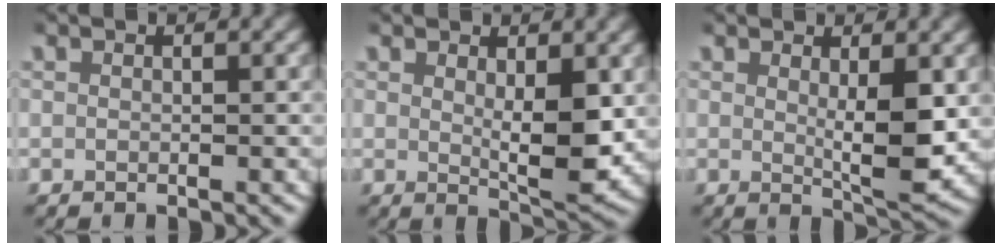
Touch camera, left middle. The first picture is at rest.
{"total": 4.0, "force": [1.2, 1.1, 3.7], "torque": [-0.059, -0.020, 0.022]}
{"total": 3.9, "force": [1.0, 0.8, 3.7], "torque": [-0.060, -0.020, 0.019]}